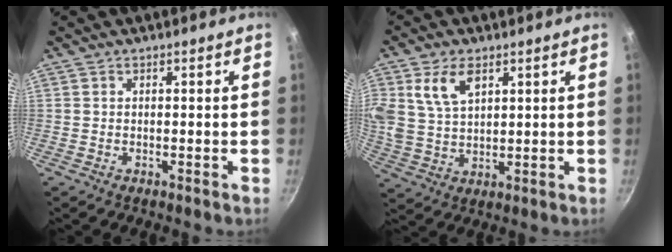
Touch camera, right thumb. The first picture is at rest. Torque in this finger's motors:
{"motor_torque": [-0.58, 1.18, 0.46, 0.62, 0.20]}